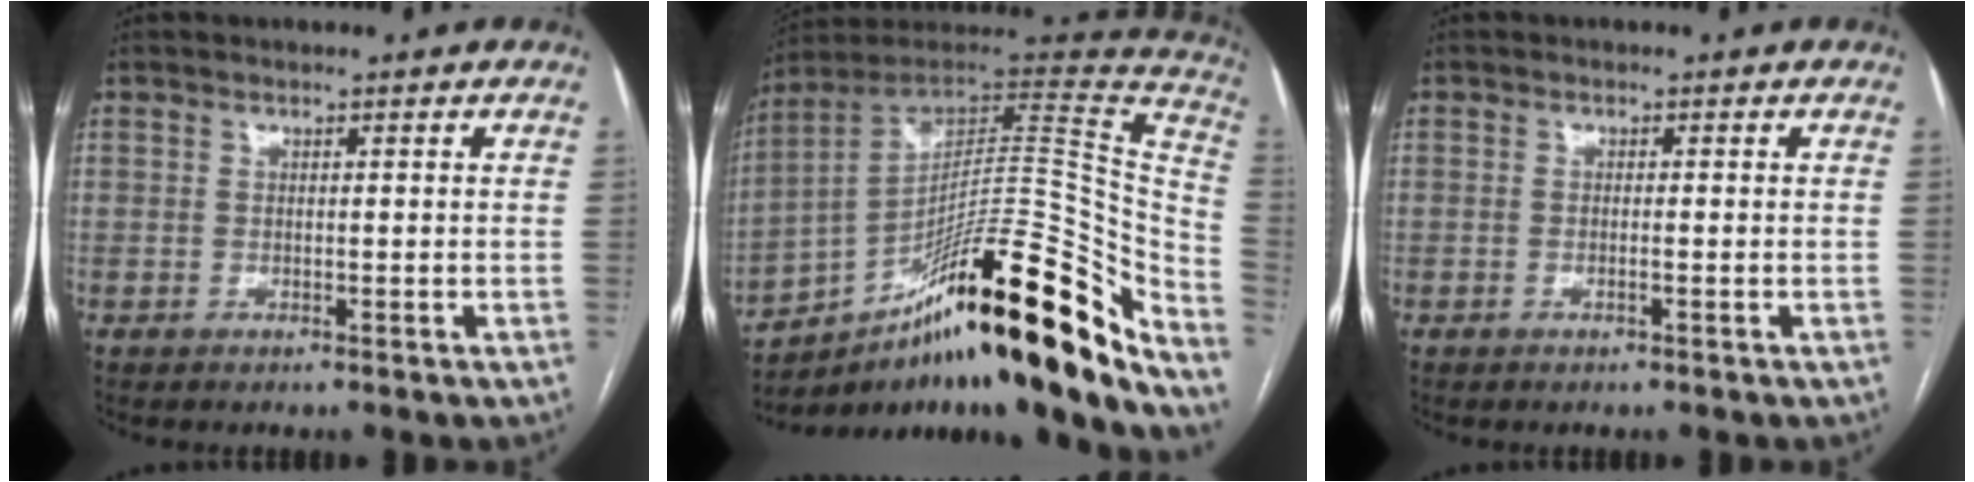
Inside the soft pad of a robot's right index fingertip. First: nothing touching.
{"total": 33.7, "force": [-20.4, 4.5, 26.5], "torque": [-0.310, 0.024, -0.313]}
{"total": 0.7, "force": [-0.3, 0.0, 0.7], "torque": [-0.014, 0.000, -0.003]}